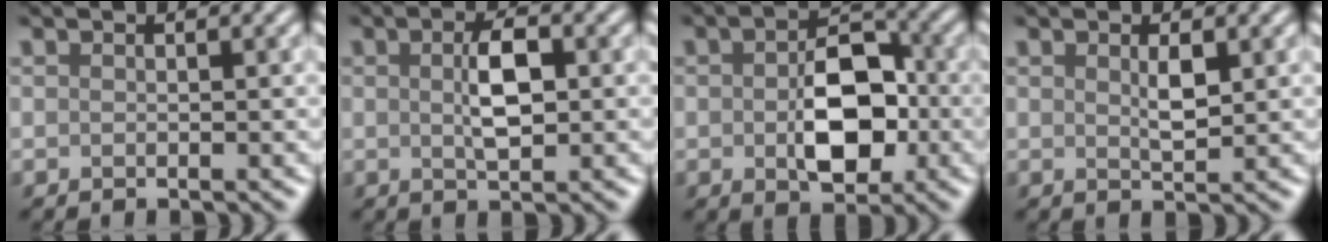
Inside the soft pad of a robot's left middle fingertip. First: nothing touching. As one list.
[{"total": 3.4, "force": [0.3, 1.4, 3.1], "torque": [-0.063, 0.002, 0.006]}, {"total": 6.8, "force": [-0.6, 4.1, 5.4], "torque": [-0.097, -0.004, -0.008]}, {"total": 1.7, "force": [0.6, 0.5, 1.5], "torque": [-0.033, -0.004, 0.012]}]